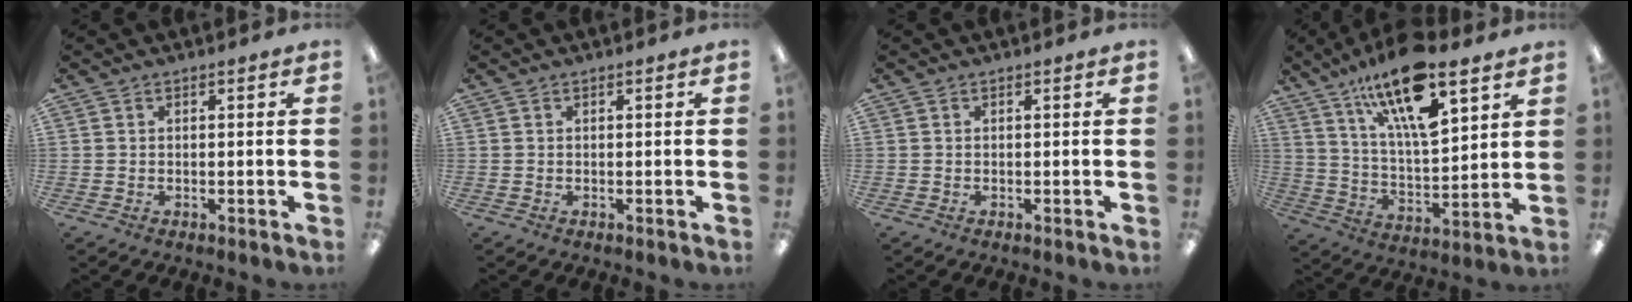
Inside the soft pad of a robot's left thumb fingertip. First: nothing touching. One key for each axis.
{"total": 0.0}
{"total": 0.0}
{"total": 19.7, "fx": 12.6, "fy": 6.1, "fz": 13.8, "tx": -0.236, "ty": -0.062, "tz": 0.211}